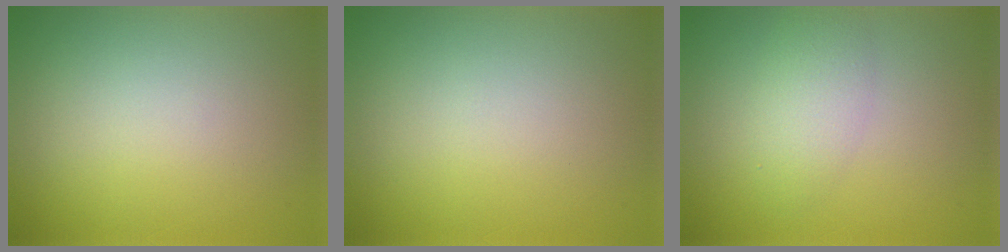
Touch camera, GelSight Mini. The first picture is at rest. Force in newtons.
{"total": 0.0}
{"total": 2.7, "press": 2.7, "slide": 0.2}